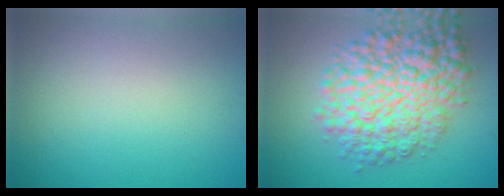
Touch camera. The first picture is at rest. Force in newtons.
{"total": 10.0, "press": 10.0, "slide": 0.3}